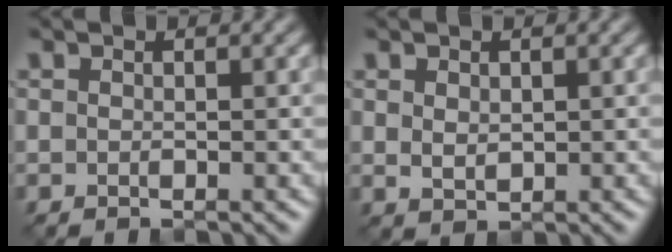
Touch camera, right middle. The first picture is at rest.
{"total": 1.5, "force": [0.4, 1.0, 1.0], "torque": [-0.018, -0.002, 0.013]}